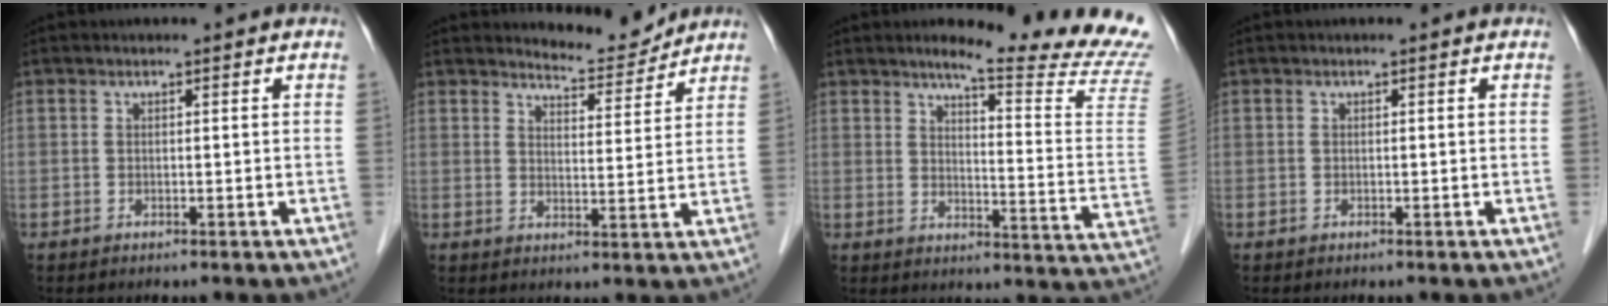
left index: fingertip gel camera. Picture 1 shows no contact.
{"total": 5.2, "force": [5.2, 0.4, -0.2], "torque": [-0.006, -0.017, 0.073]}
{"total": 17.2, "force": [15.7, -2.0, 6.8], "torque": [-0.101, -0.119, 0.179]}
{"total": 0.0}